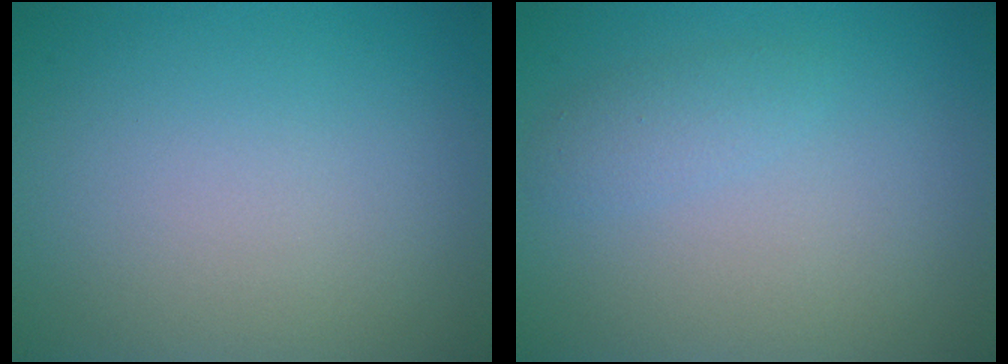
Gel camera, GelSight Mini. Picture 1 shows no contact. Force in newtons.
{"total": 1.3, "press": 1.3, "slide": 0.0}